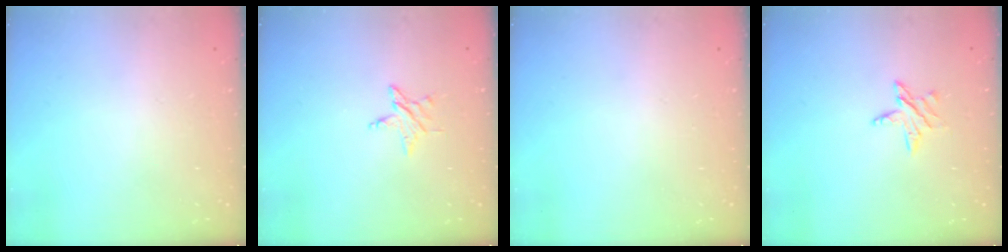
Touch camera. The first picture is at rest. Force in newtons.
{"total": 3.7, "press": 3.7, "slide": 0.2}
{"total": 0.0}
{"total": 5.9, "press": 5.9, "slide": 0.6}